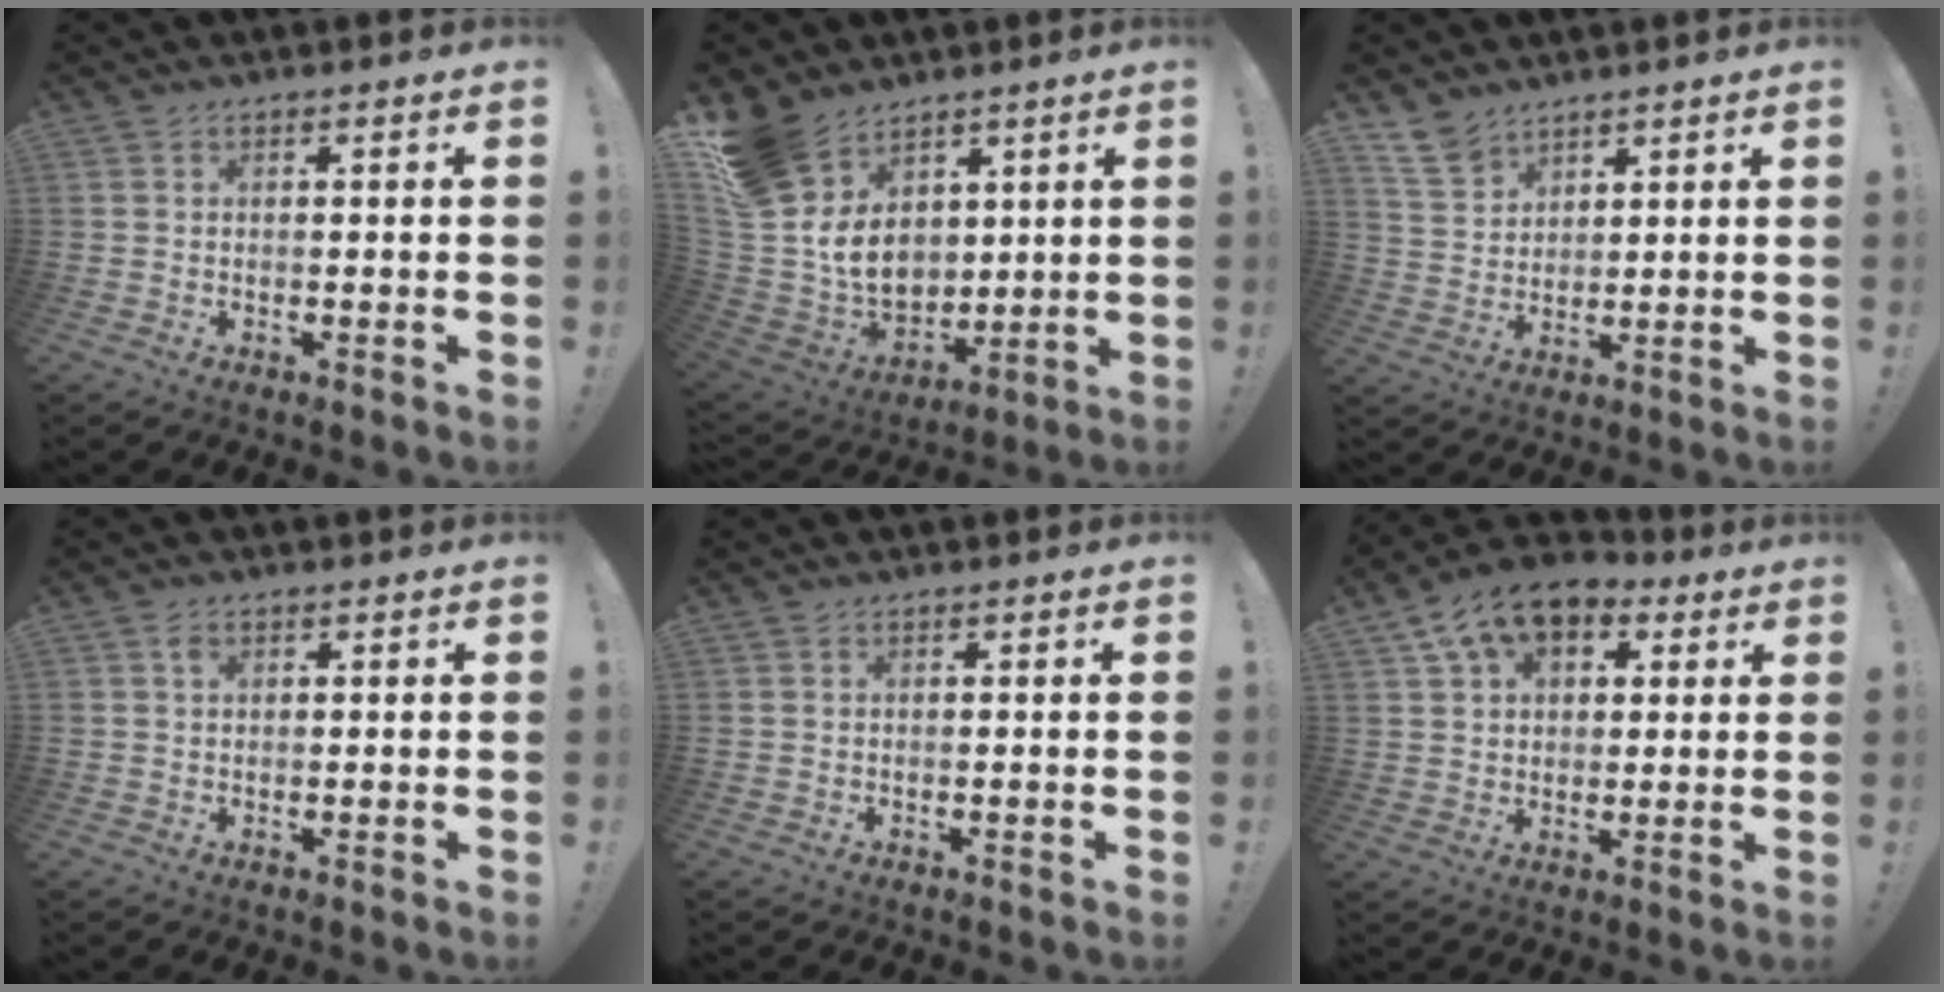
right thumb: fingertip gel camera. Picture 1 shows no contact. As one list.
[{"total": 16.1, "force": [7.6, 11.9, 7.8], "torque": [-0.174, -0.053, 0.154]}, {"total": 8.4, "force": [6.6, 4.6, 2.2], "torque": [-0.045, -0.040, 0.130]}, {"total": 1.3, "force": [0.5, 1.0, 0.7], "torque": [-0.013, 0.003, 0.009]}, {"total": 0.0}, {"total": 11.4, "force": [6.1, 7.7, 5.8], "torque": [-0.096, -0.025, 0.120]}]